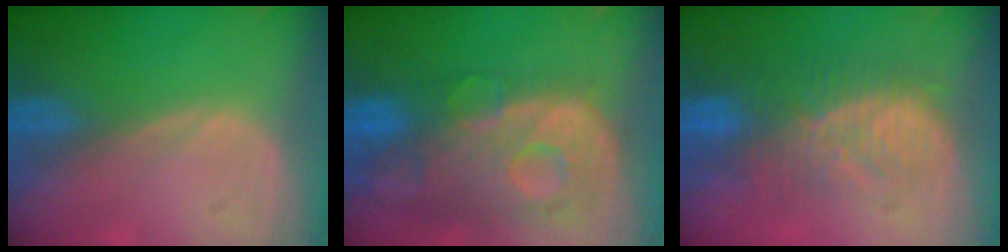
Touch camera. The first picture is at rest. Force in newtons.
{"total": 13.3, "press": 10.7, "slide": 8.0}
{"total": 8.9, "press": 8.5, "slide": 2.4}